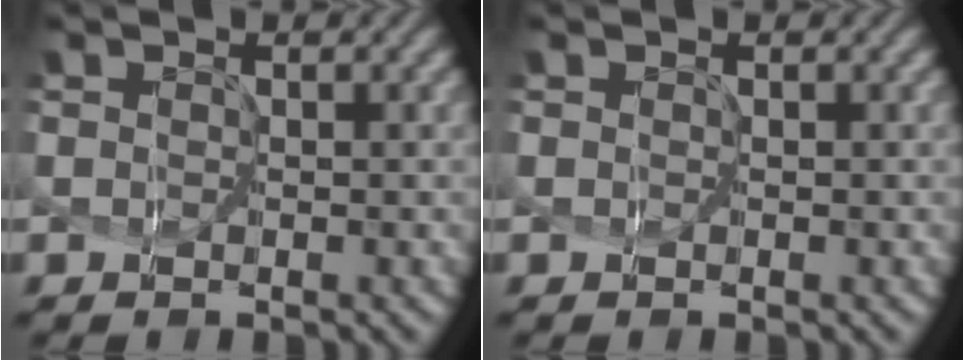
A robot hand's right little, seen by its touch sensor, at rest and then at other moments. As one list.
[{"total": 0.0}]